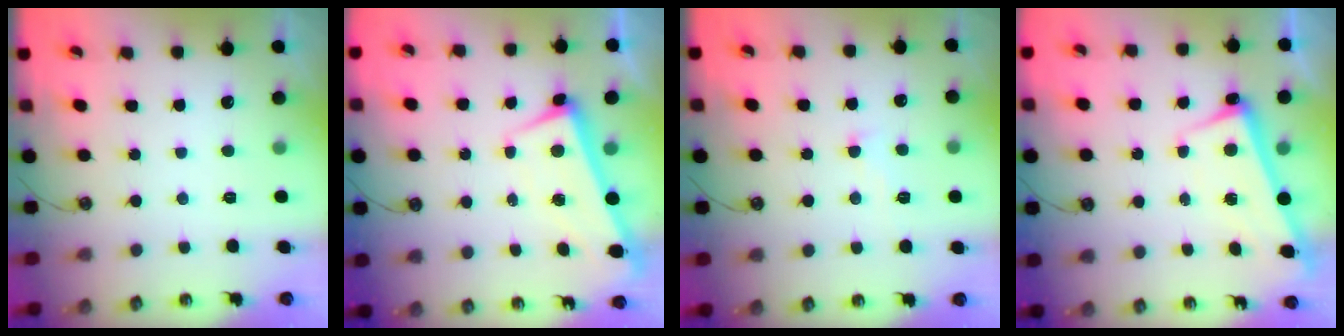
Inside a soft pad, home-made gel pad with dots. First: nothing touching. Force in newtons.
{"total": 1.5, "press": 0.4, "slide": 1.4}
{"total": 0.8, "press": 0.4, "slide": 0.7}
{"total": 2.6, "press": 2.4, "slide": 0.9}